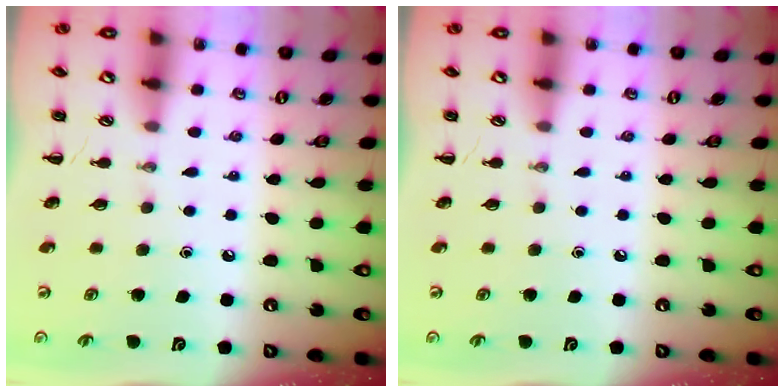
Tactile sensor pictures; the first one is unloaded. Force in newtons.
{"total": 0.0}